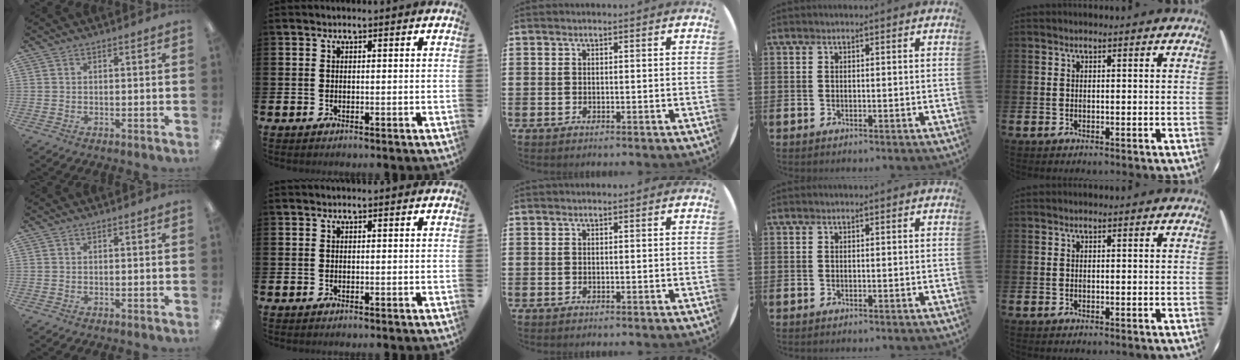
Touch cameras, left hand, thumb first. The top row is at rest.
{}